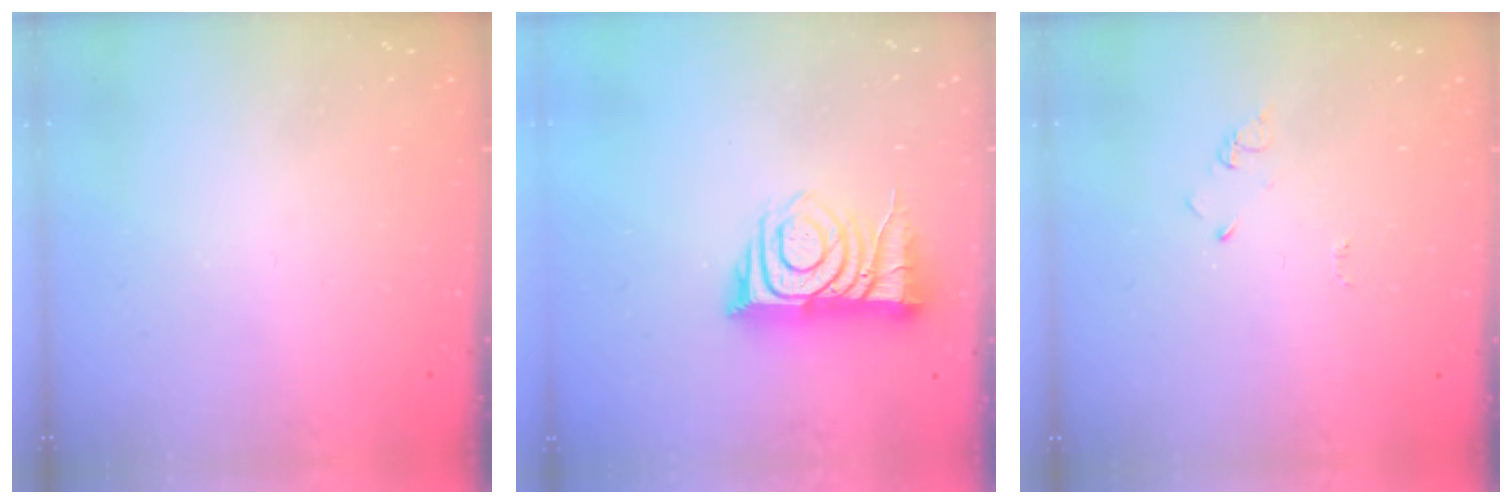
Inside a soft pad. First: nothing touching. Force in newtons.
{"total": 11.3, "press": 11.2, "slide": 1.4}
{"total": 2.9, "press": 2.9, "slide": 0.3}